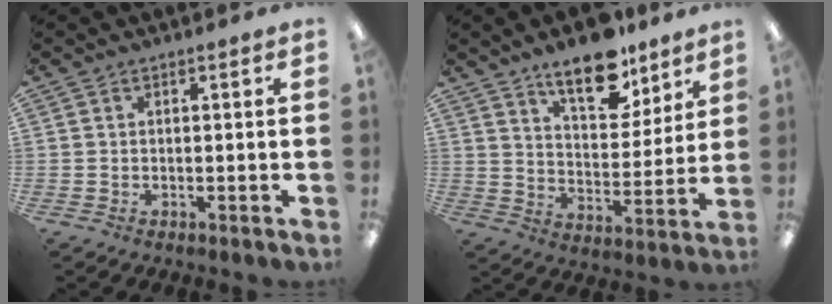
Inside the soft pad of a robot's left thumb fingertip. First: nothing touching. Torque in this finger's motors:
{"motor_torque": [1.84, 1.07, 1.64, -1.13, 0.09]}